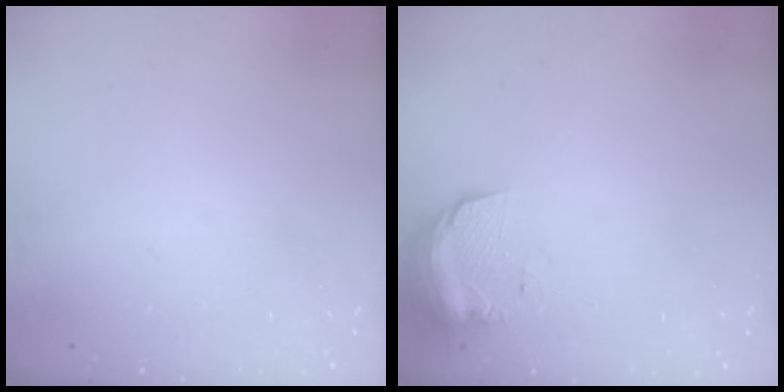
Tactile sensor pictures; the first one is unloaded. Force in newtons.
{"total": 9.7, "press": 9.6, "slide": 0.9}